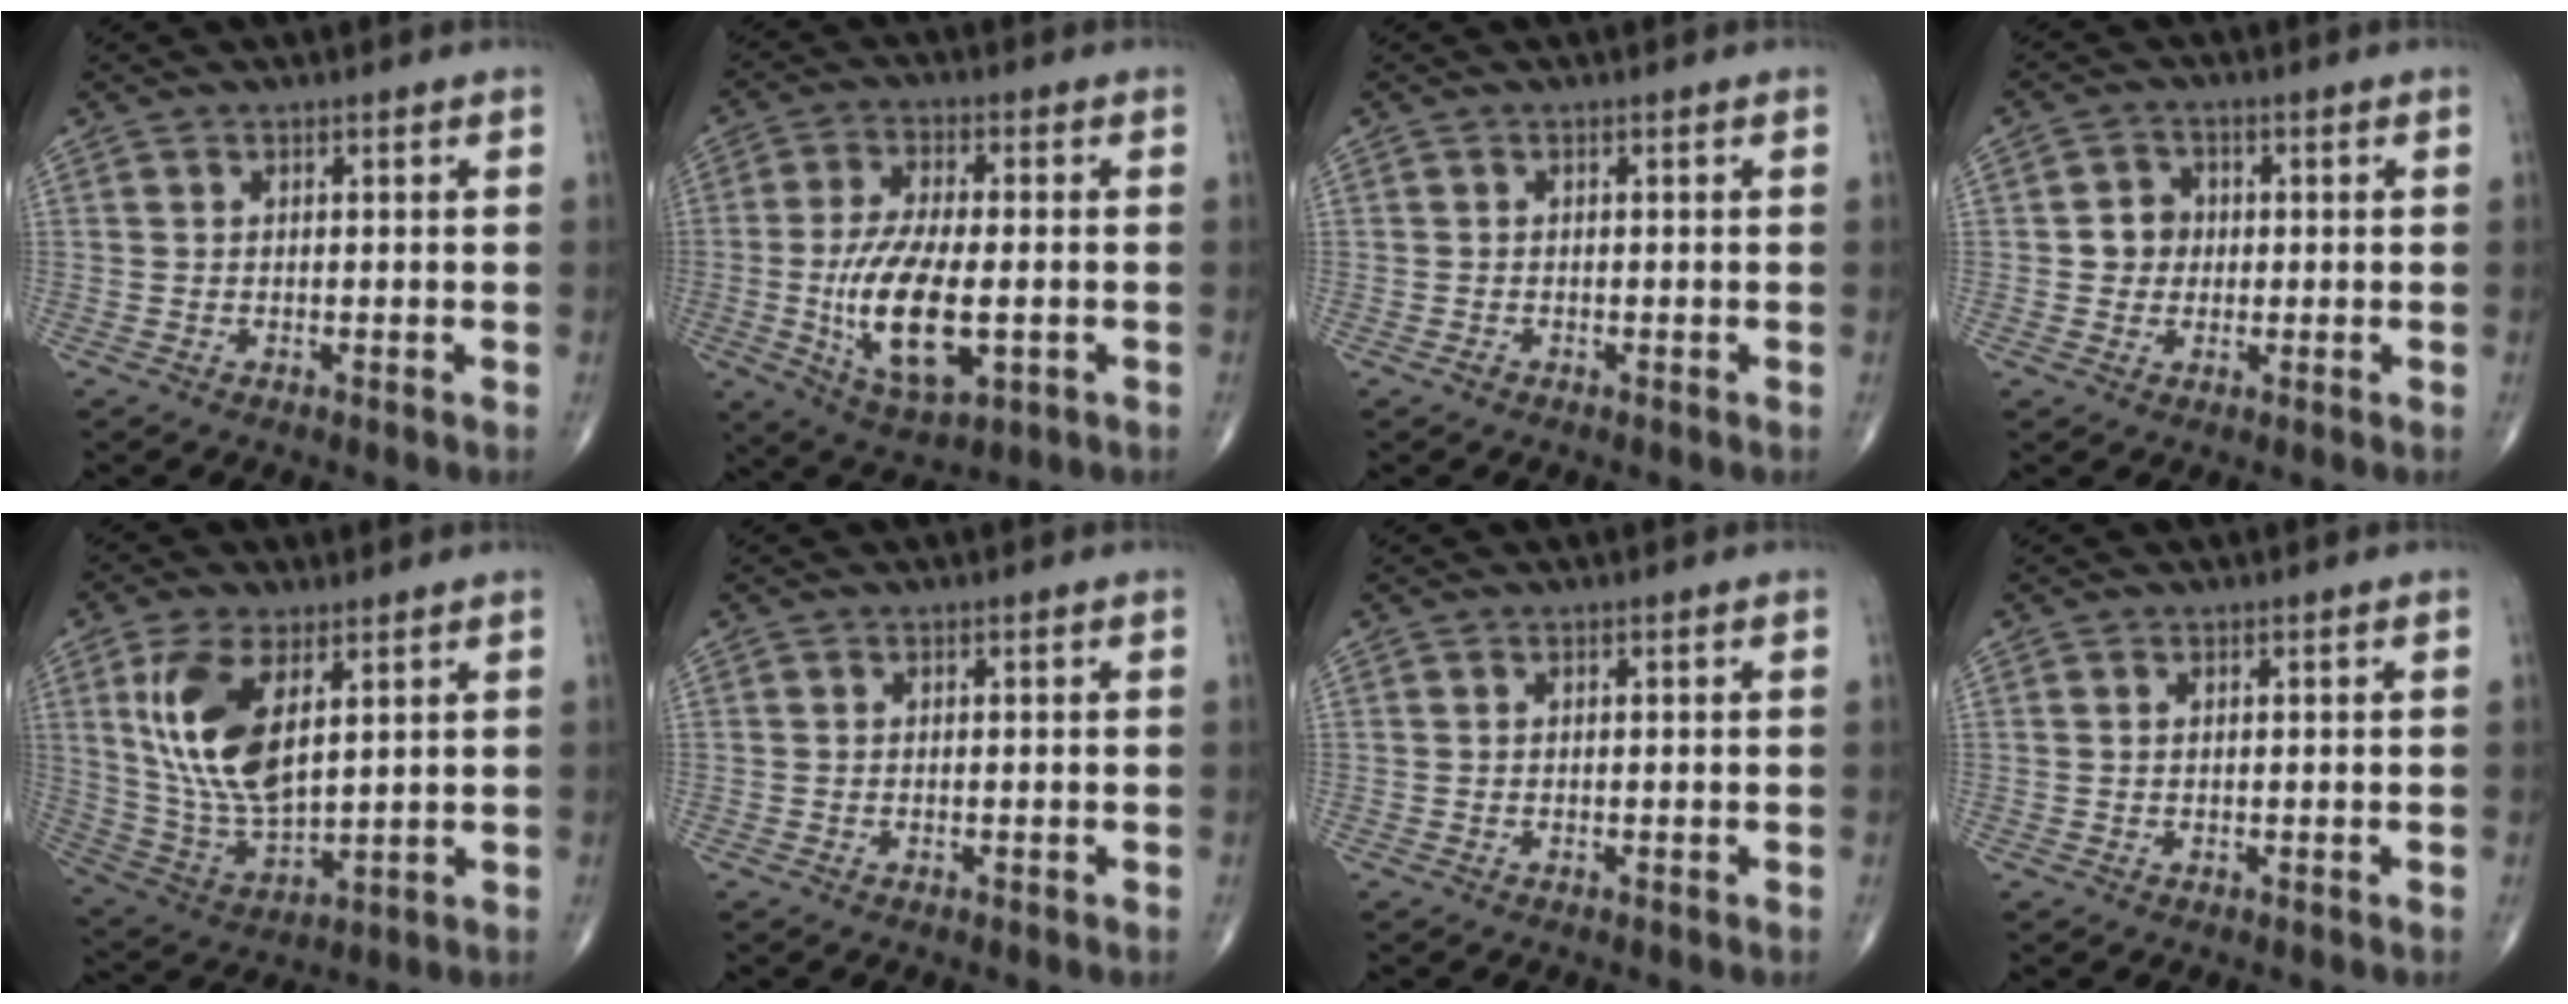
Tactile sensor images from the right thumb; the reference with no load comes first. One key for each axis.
{"total": 14.9, "fx": -2.6, "fy": 6.4, "fz": 13.3, "tx": -0.246, "ty": -0.006, "tz": -0.038}
{"total": 0.6, "fx": -0.4, "fy": 0.4, "fz": 0.2, "tx": -0.001, "ty": 0.002, "tz": -0.010}
{"total": 4.3, "fx": 0.1, "fy": 3.9, "fz": 1.8, "tx": -0.005, "ty": 0.006, "tz": -0.004}
{"total": 14.8, "fx": 5.1, "fy": 7.0, "fz": 12.0, "tx": -0.239, "ty": -0.023, "tz": 0.111}
{"total": 0.0}
{"total": 0.0}
{"total": 0.0}